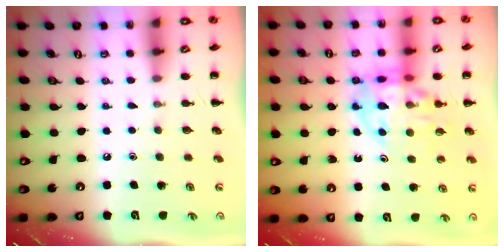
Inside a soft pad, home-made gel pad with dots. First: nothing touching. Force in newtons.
{"total": 14.7, "press": 14.3, "slide": 3.6}